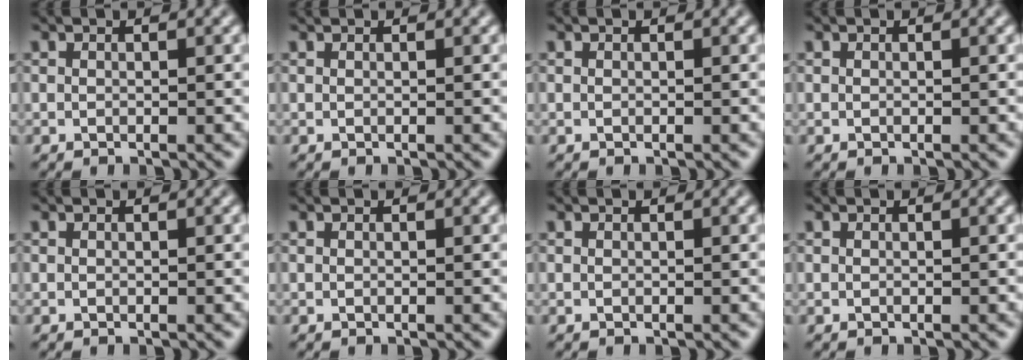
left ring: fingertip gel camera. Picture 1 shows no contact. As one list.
[{"total": 0.9, "force": [0.7, 0.3, 0.4], "torque": [-0.002, 0.007, -0.001]}, {"total": 0.0}, {"total": 0.0}, {"total": 0.0}, {"total": 0.0}, {"total": 0.0}, {"total": 0.0}]